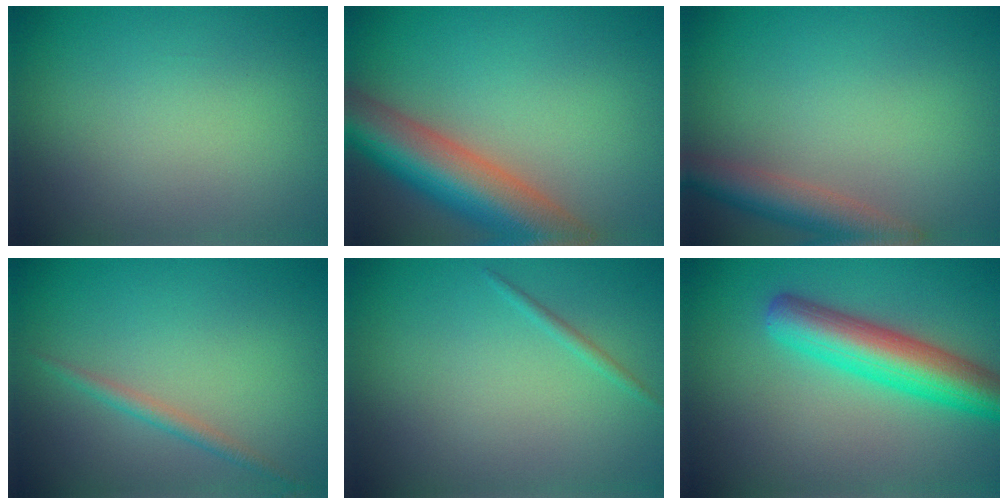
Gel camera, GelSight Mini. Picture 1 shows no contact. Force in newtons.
{"total": 9.8, "press": 9.8, "slide": 0.4}
{"total": 4.1, "press": 4.0, "slide": 0.3}
{"total": 1.4, "press": 1.4, "slide": 0.0}
{"total": 0.7, "press": 0.7, "slide": 0.1}
{"total": 6.3, "press": 6.2, "slide": 0.3}